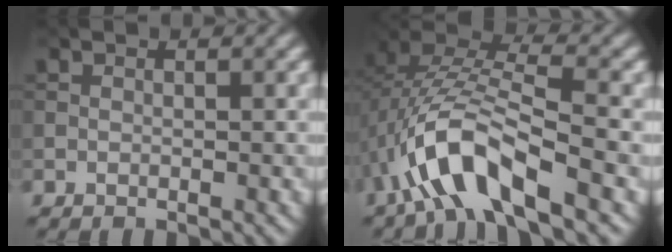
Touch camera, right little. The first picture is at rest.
{"total": 9.2, "force": [-4.2, 3.4, 7.5], "torque": [-0.155, 0.011, -0.084]}